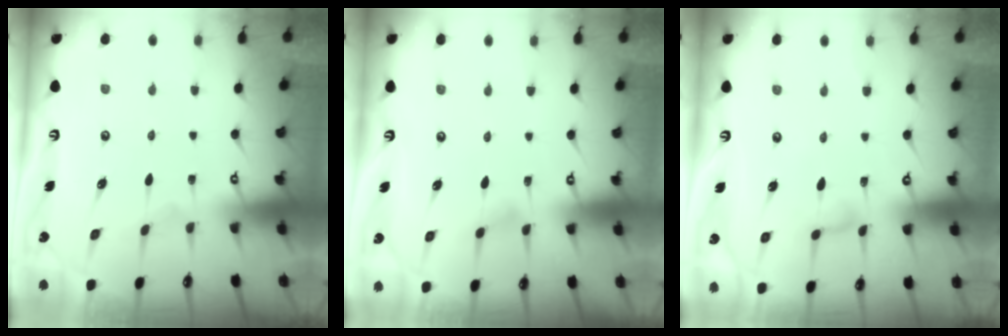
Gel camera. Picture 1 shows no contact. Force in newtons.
{"total": 3.5, "press": 3.5, "slide": 0.4}
{"total": 3.9, "press": 3.9, "slide": 0.4}